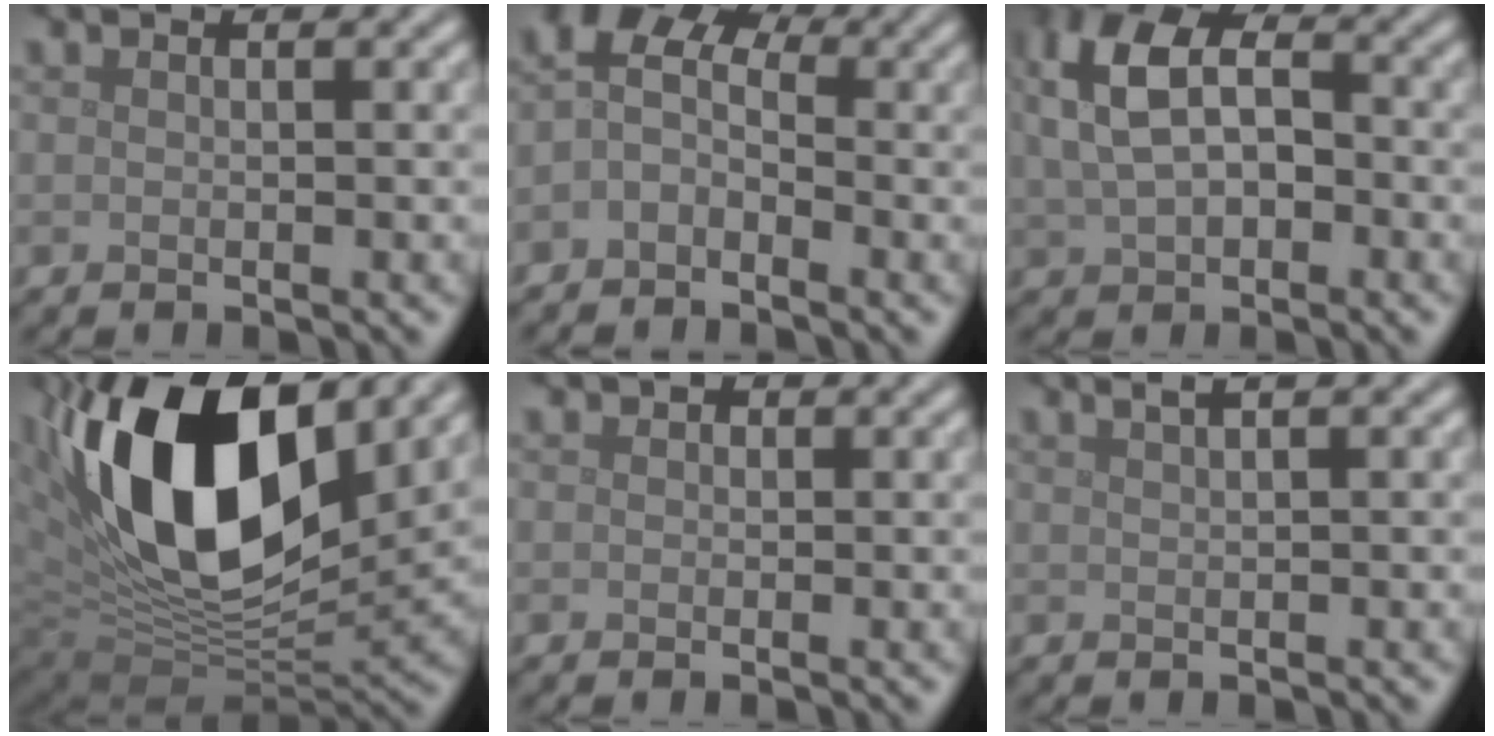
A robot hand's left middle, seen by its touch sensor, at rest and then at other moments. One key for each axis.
{"total": 4.5, "fx": -0.6, "fy": 3.1, "fz": 3.2, "tx": -0.056, "ty": 0.016, "tz": -0.029}
{"total": 7.2, "fx": 1.1, "fy": 4.7, "fz": 5.3, "tx": -0.130, "ty": 0.013, "tz": 0.014}
{"total": 18.2, "fx": 6.0, "fy": 9.5, "fz": 14.4, "tx": -0.263, "ty": 0.009, "tz": 0.097}
{"total": 0.8, "fx": 0.4, "fy": 0.6, "fz": 0.2, "tx": -0.001, "ty": -0.003, "tz": -0.001}
{"total": 2.0, "fx": 1.2, "fy": 0.7, "fz": 1.4, "tx": -0.014, "ty": 0.003, "tz": 0.008}